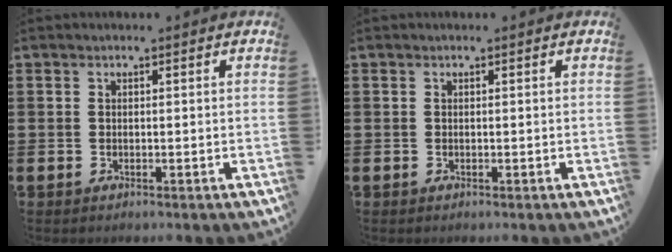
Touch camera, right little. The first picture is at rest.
{"total": 0.0}